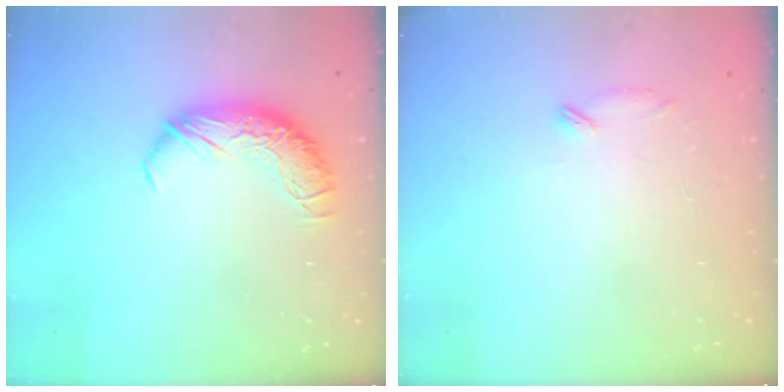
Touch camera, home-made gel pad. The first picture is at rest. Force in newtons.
{"total": 6.9, "press": 6.8, "slide": 0.8}